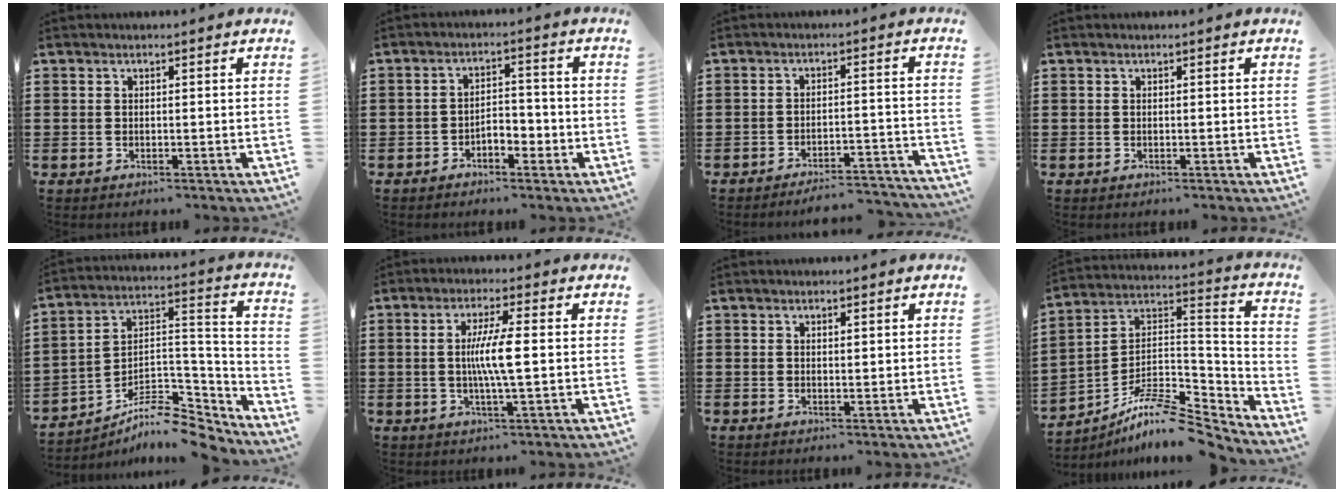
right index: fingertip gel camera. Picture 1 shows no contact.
{"total": 3.2, "force": [-1.9, 1.7, 1.9], "torque": [-0.037, 0.007, -0.039]}
{"total": 4.2, "force": [-4.1, 0.1, 1.0], "torque": [-0.019, -0.003, -0.083]}
{"total": 0.0}
{"total": 9.0, "force": [-7.7, 3.0, 3.6], "torque": [-0.055, 0.015, -0.146]}
{"total": 6.1, "force": [0.0, 0.3, 6.1], "torque": [-0.116, -0.008, -0.005]}
{"total": 0.8, "force": [0.5, 0.4, 0.4], "torque": [-0.009, 0.003, 0.009]}
{"total": 9.8, "force": [-8.0, 2.6, 5.0], "torque": [-0.097, 0.007, -0.160]}